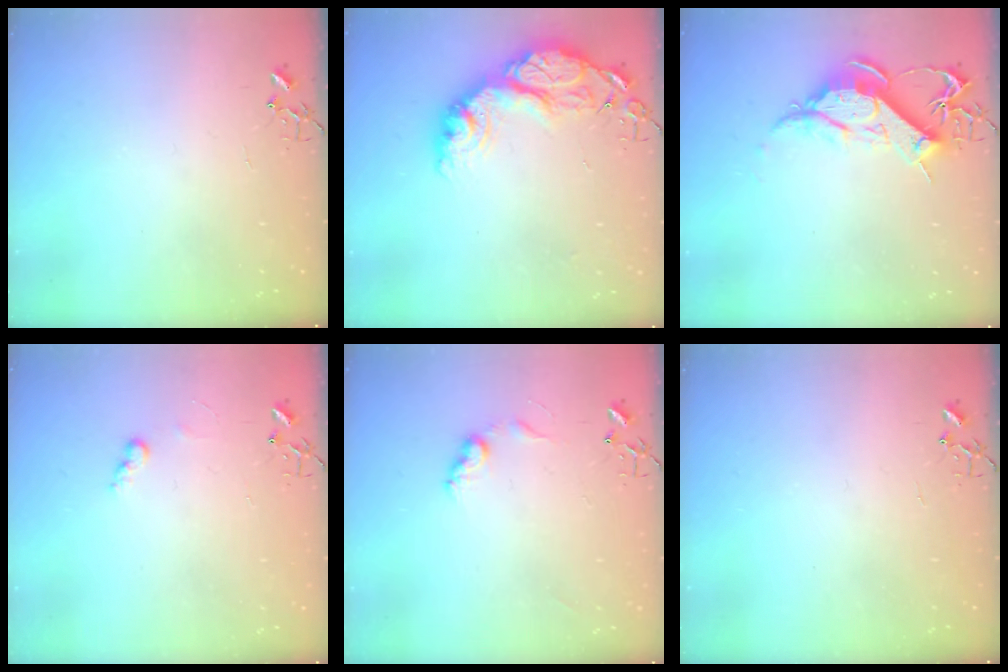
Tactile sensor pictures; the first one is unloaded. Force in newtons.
{"total": 19.9, "press": 19.9, "slide": 1.4}
{"total": 12.5, "press": 12.4, "slide": 1.3}
{"total": 6.1, "press": 6.1, "slide": 0.3}
{"total": 7.9, "press": 7.9, "slide": 0.5}
{"total": 0.0}